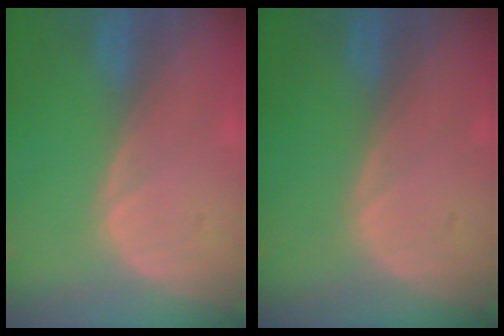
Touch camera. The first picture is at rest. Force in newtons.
{"total": 0.0}